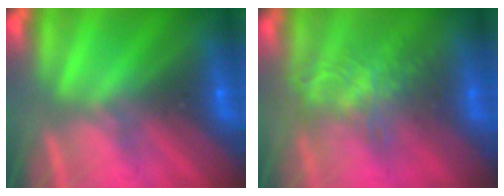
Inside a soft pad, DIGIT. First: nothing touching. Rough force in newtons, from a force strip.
{"total": 4.8}